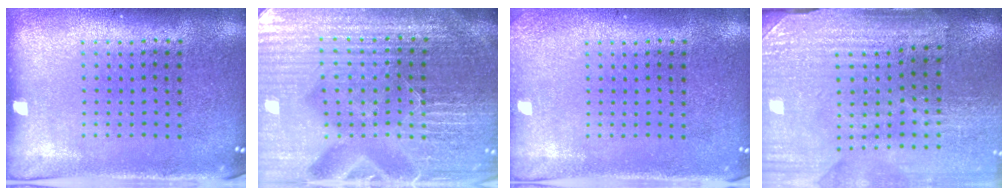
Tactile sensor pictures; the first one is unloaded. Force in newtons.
{"total": 6.0, "press": 5.5, "slide": 2.5}
{"total": 1.1, "press": 1.1, "slide": 0.1}
{"total": 3.3, "press": 3.2, "slide": 0.9}